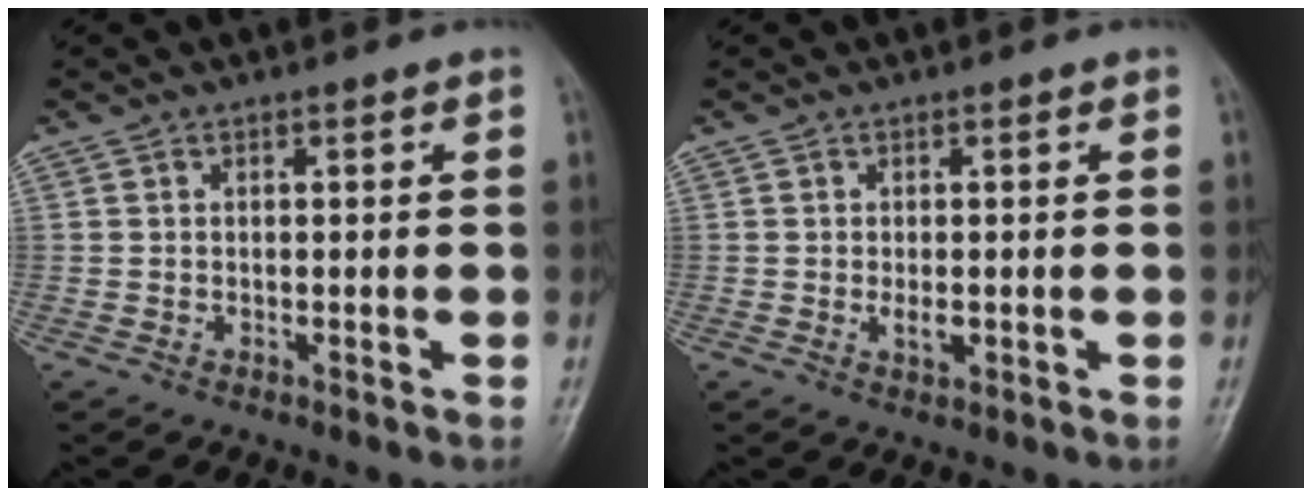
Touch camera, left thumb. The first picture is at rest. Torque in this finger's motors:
{"motor_torque": [0.08, 0.37, 0.33, 0.24, 0.00]}